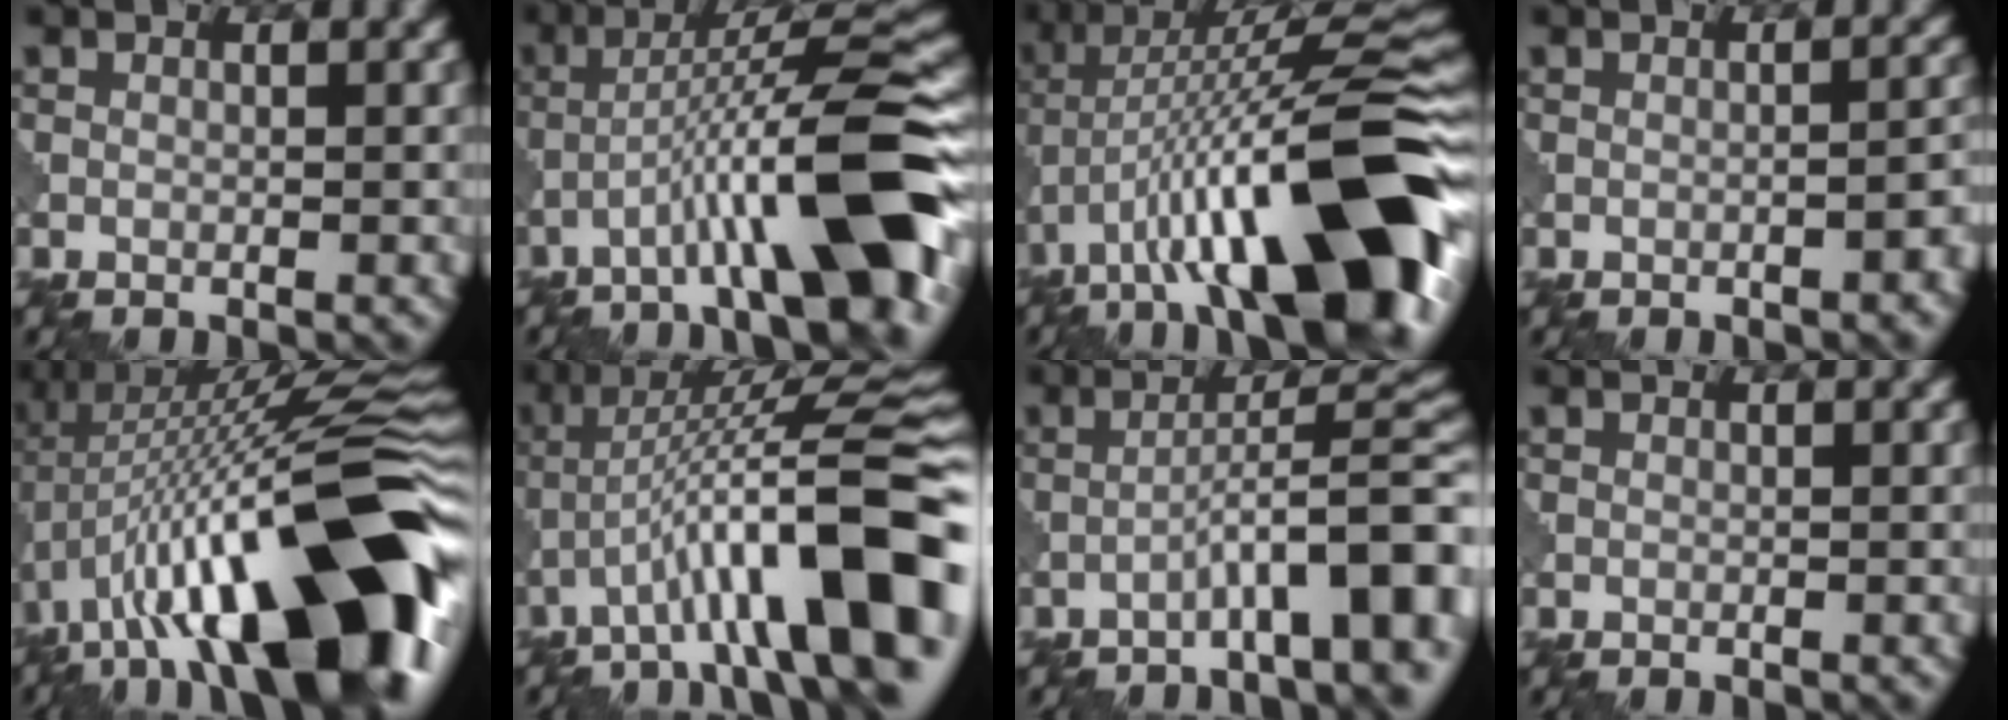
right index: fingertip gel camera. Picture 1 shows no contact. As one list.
[{"total": 11.2, "force": [-4.9, 1.7, 10.0], "torque": [-0.150, 0.032, -0.068]}, {"total": 15.7, "force": [-6.2, 4.7, 13.7], "torque": [-0.212, 0.048, -0.094]}, {"total": 2.1, "force": [-1.1, 0.6, 1.7], "torque": [-0.014, 0.014, -0.013]}, {"total": 18.0, "force": [-3.9, 6.4, 16.4], "torque": [-0.243, 0.046, -0.071]}, {"total": 12.4, "force": [-4.3, 2.6, 11.3], "torque": [-0.171, 0.031, -0.054]}, {"total": 8.1, "force": [-3.8, 1.4, 7.0], "torque": [-0.090, 0.030, -0.055]}, {"total": 0.0}]